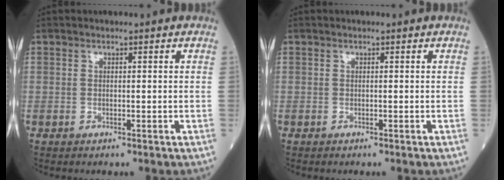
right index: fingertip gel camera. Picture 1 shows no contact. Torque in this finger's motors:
{"motor_torque": [0.14, 0.09, -0.01, 0.01]}